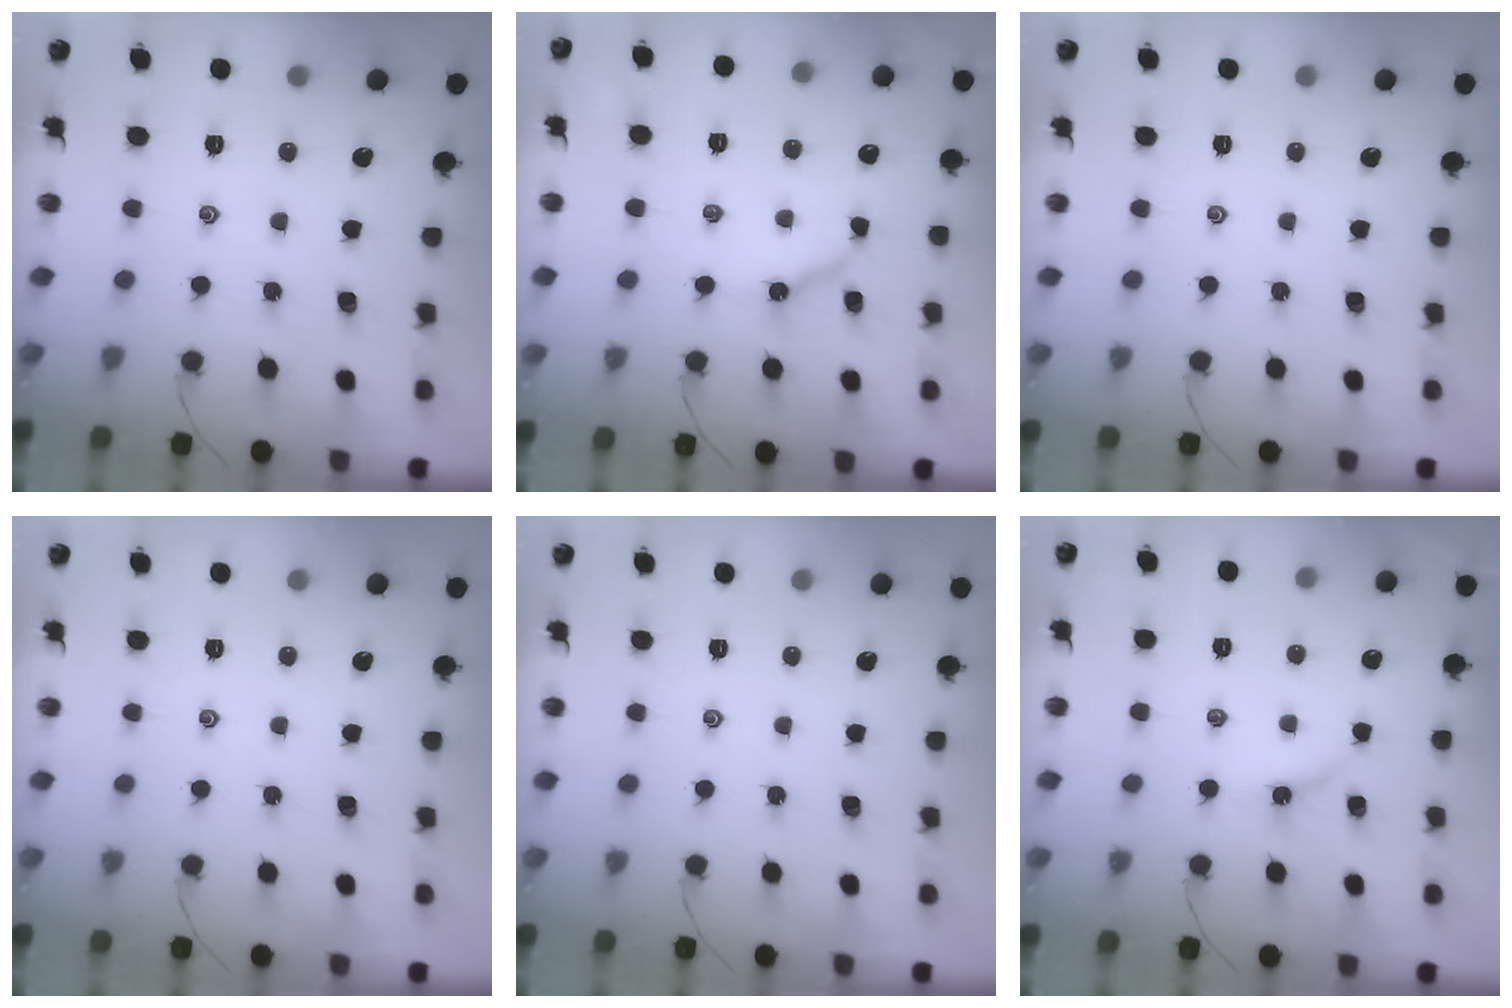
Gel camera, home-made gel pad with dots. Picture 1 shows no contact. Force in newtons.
{"total": 7.4, "press": 7.4, "slide": 0.7}
{"total": 0.0}
{"total": 0.0}
{"total": 0.0}
{"total": 3.8, "press": 3.7, "slide": 0.4}